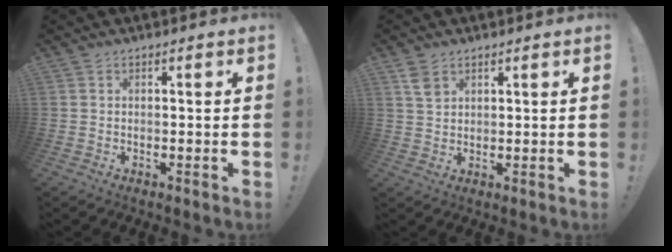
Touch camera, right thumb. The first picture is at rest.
{"total": 4.1, "force": [2.4, 2.5, 2.2], "torque": [-0.032, -0.011, 0.044]}